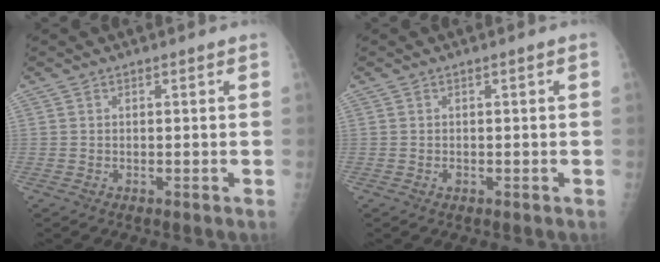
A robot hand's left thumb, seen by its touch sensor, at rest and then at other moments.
{"total": 0.7, "force": [-0.2, 0.3, 0.6], "torque": [-0.010, 0.007, -0.002]}